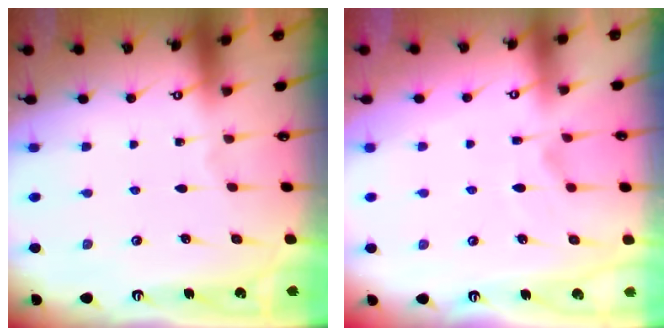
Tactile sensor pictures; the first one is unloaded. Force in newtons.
{"total": 2.2, "press": 1.7, "slide": 1.4}